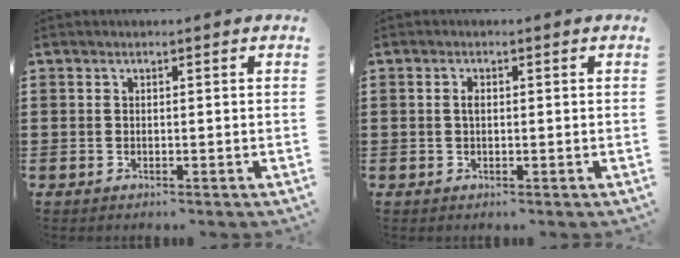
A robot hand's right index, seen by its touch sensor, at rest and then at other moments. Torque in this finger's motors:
{"motor_torque": [0.14, 0.09, 0.17, 0.04]}